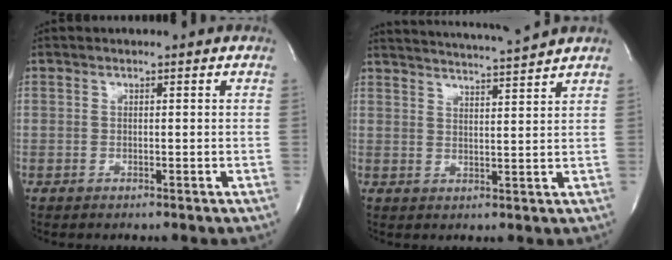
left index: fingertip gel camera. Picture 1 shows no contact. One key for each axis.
{"total": 10.4, "fx": 9.8, "fy": -1.8, "fz": 2.9, "tx": -0.055, "ty": -0.015, "tz": 0.140}